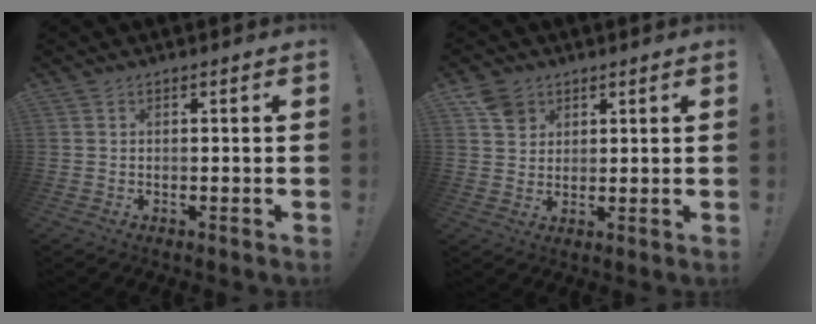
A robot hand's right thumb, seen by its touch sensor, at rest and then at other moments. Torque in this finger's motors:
{"motor_torque": [0.59, 0.56, 0.64, 0.17, 0.00]}